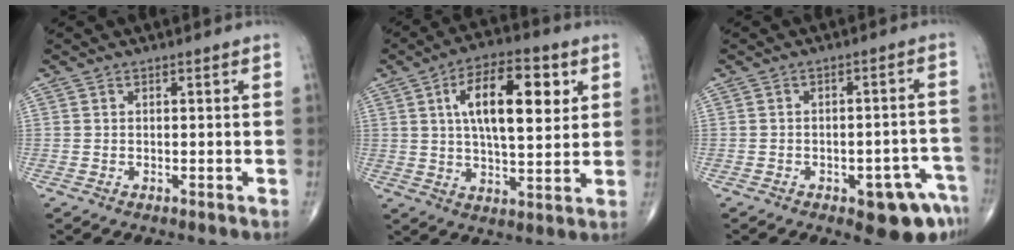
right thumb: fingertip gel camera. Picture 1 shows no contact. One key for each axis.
{"total": 15.4, "fx": 4.6, "fy": 6.4, "fz": 13.3, "tx": -0.195, "ty": -0.005, "tz": 0.071}
{"total": 9.5, "fx": -5.1, "fy": 3.8, "fz": 7.0, "tx": -0.060, "ty": 0.037, "tz": -0.056}